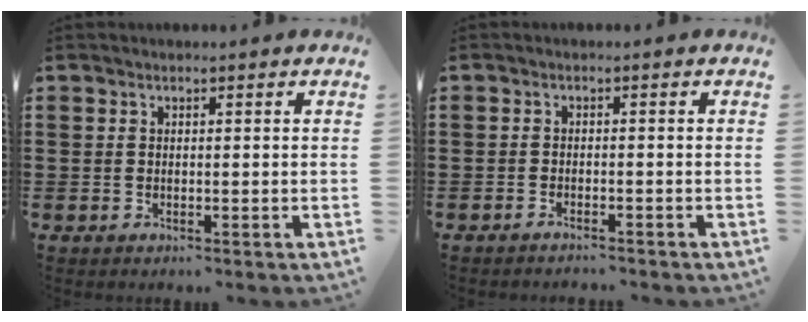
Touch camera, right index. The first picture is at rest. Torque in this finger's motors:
{"motor_torque": [0.44, 0.68, 0.07, -0.01]}